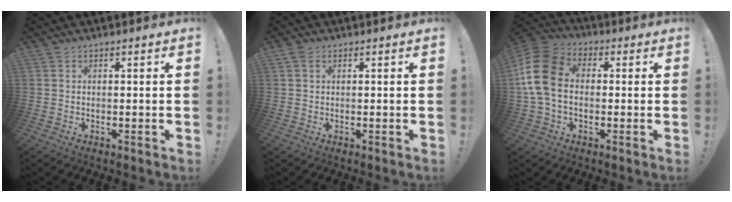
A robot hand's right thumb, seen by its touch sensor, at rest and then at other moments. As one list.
[{"total": 1.4, "force": [0.7, 0.9, 0.8], "torque": [-0.021, 0.004, 0.015]}, {"total": 15.1, "force": [0.0, 10.9, 10.4], "torque": [-0.202, 0.020, 0.002]}]